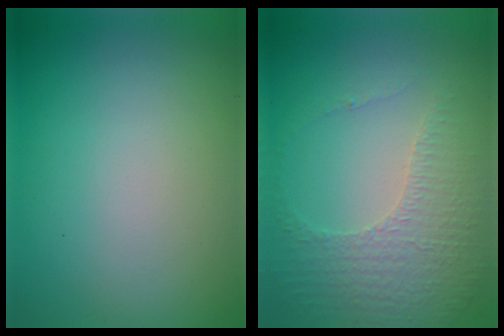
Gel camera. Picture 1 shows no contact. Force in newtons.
{"total": 4.6, "press": 3.1, "slide": 3.3}